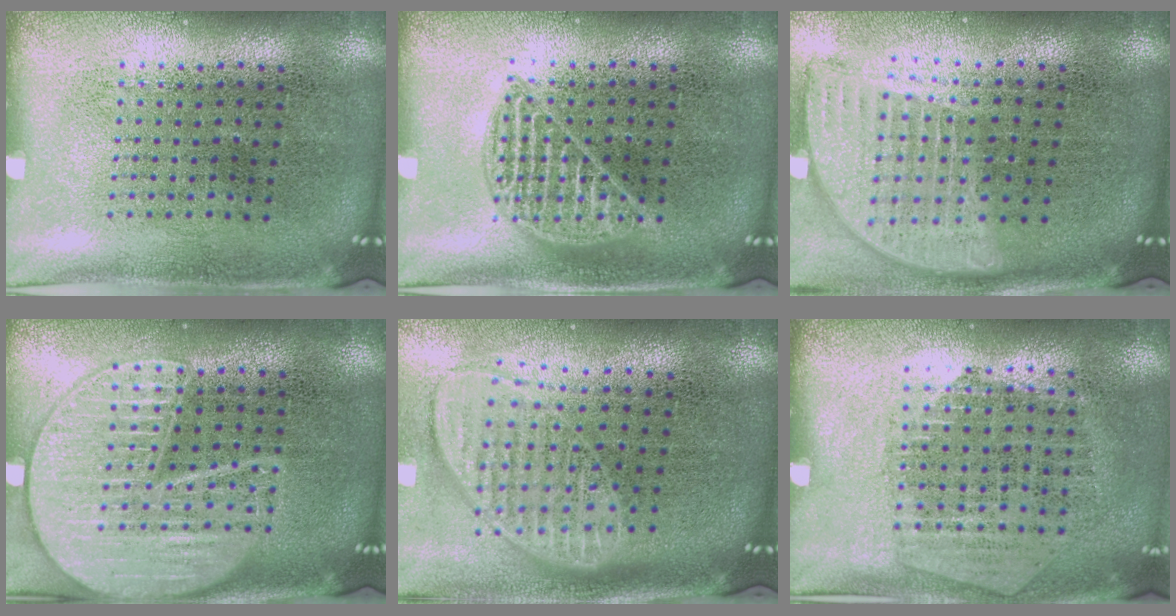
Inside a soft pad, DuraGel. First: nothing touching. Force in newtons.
{"total": 1.8, "press": 1.8, "slide": 0.3}
{"total": 1.9, "press": 1.5, "slide": 1.1}
{"total": 3.0, "press": 3.0, "slide": 0.2}
{"total": 1.8, "press": 1.4, "slide": 1.1}
{"total": 1.2, "press": 1.1, "slide": 0.4}